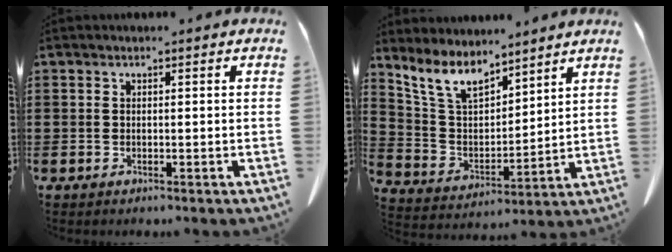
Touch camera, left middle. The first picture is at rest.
{"total": 8.6, "force": [7.0, 3.3, 3.9], "torque": [-0.106, -0.023, 0.128]}